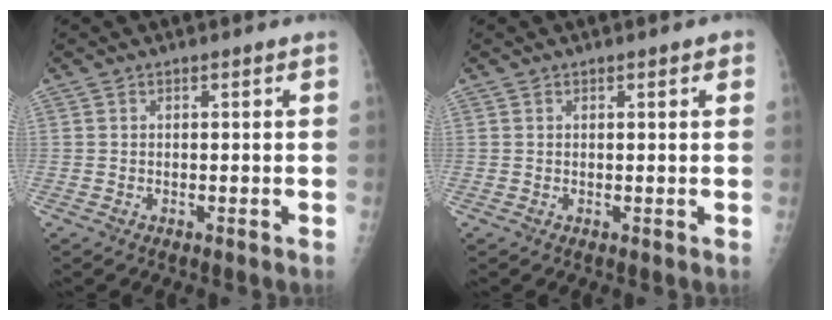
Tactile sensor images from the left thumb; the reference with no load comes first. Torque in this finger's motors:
{"motor_torque": [-0.10, -0.07, -0.15, -0.13, -0.01]}